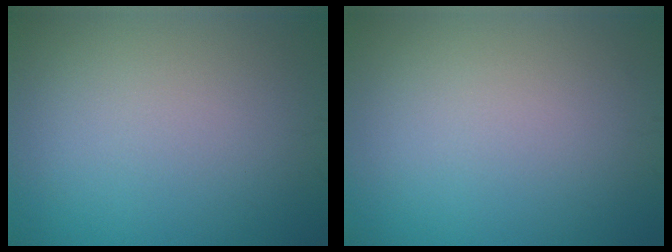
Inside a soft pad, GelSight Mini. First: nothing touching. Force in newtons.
{"total": 0.0}